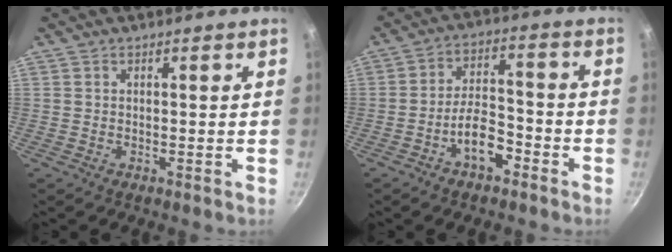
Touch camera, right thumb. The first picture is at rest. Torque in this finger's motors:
{"motor_torque": [-0.06, 0.29, -0.19, 0.09, 0.05]}